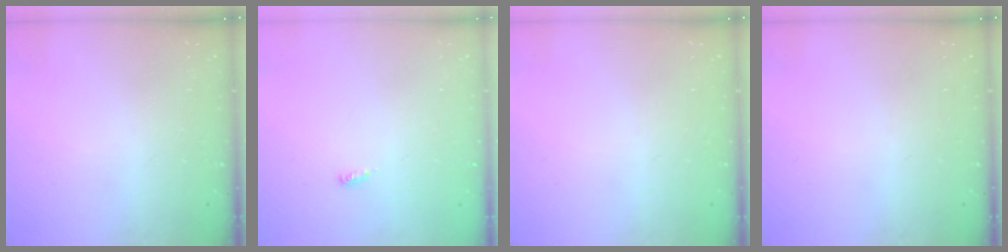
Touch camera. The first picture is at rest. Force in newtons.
{"total": 2.9, "press": 2.9, "slide": 0.2}
{"total": 0.0}
{"total": 0.0}